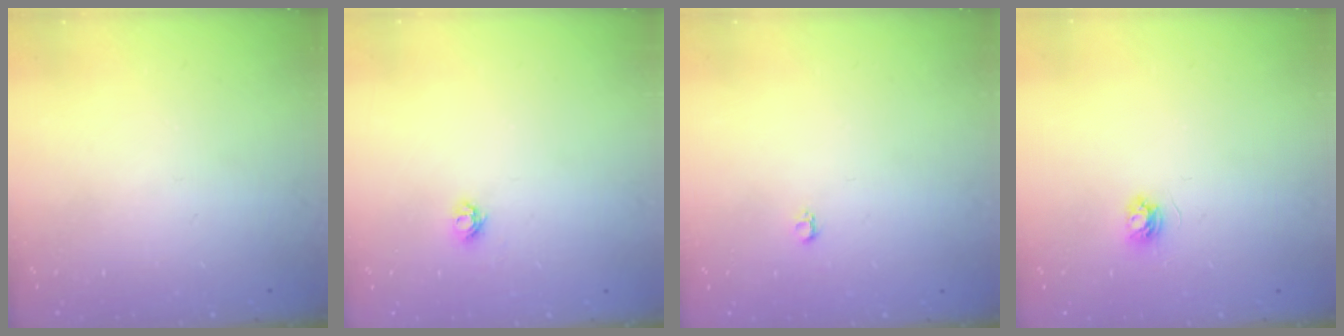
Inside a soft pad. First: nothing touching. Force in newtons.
{"total": 3.8, "press": 3.8, "slide": 0.5}
{"total": 2.6, "press": 2.6, "slide": 0.4}
{"total": 3.4, "press": 3.4, "slide": 0.4}